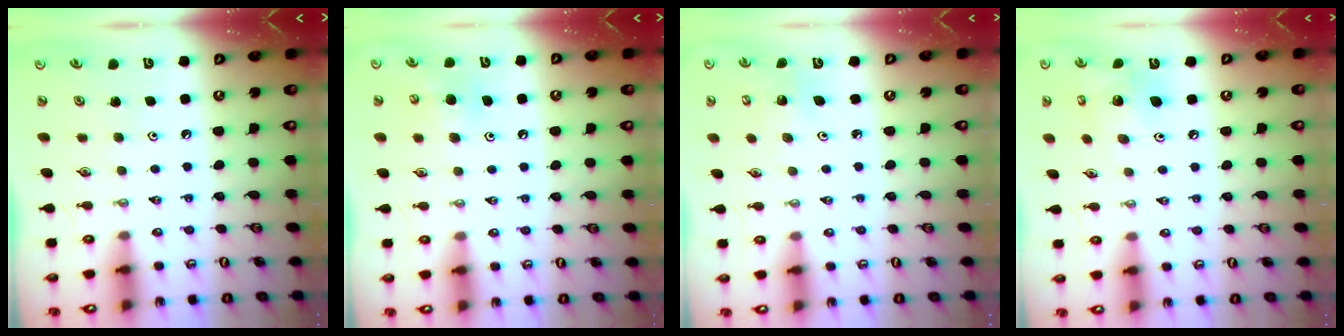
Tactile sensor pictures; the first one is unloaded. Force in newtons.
{"total": 8.2, "press": 8.1, "slide": 1.1}
{"total": 1.7, "press": 1.7, "slide": 0.1}
{"total": 9.7, "press": 9.4, "slide": 2.4}